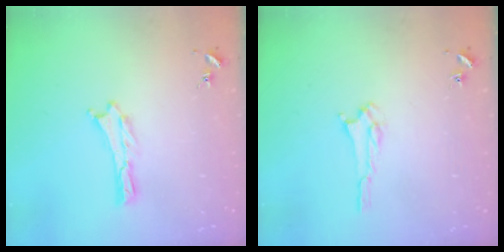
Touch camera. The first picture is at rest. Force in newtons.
{"total": 1.5, "press": 1.5, "slide": 0.2}